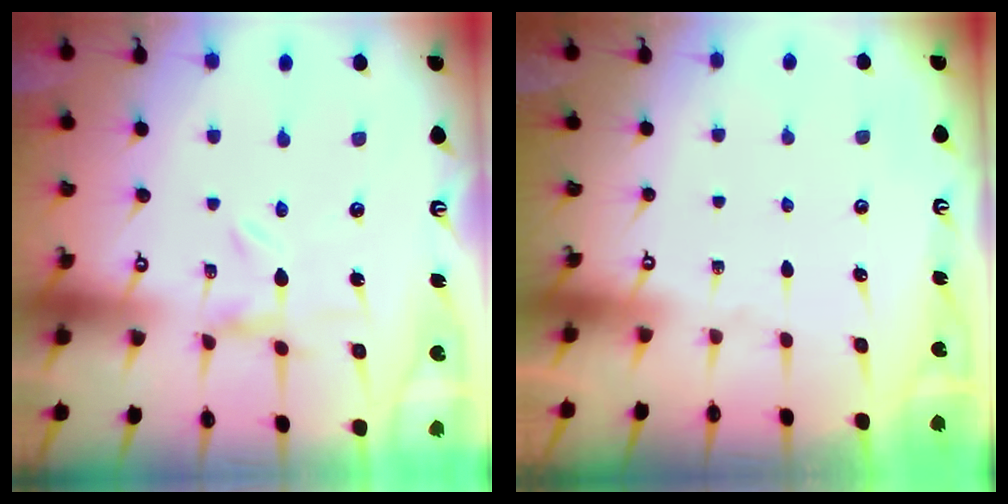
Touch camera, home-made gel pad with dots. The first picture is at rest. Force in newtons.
{"total": 0.0}